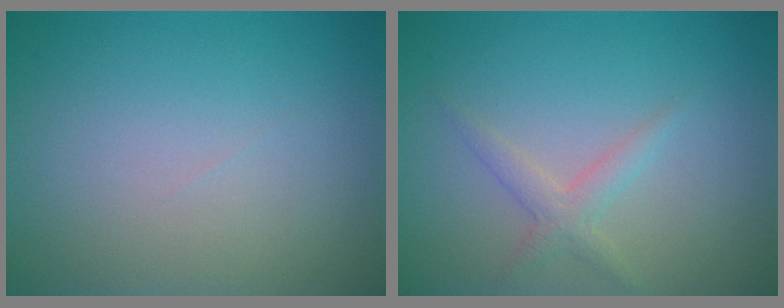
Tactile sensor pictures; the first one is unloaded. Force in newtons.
{"total": 1.8, "press": 1.8, "slide": 0.1}